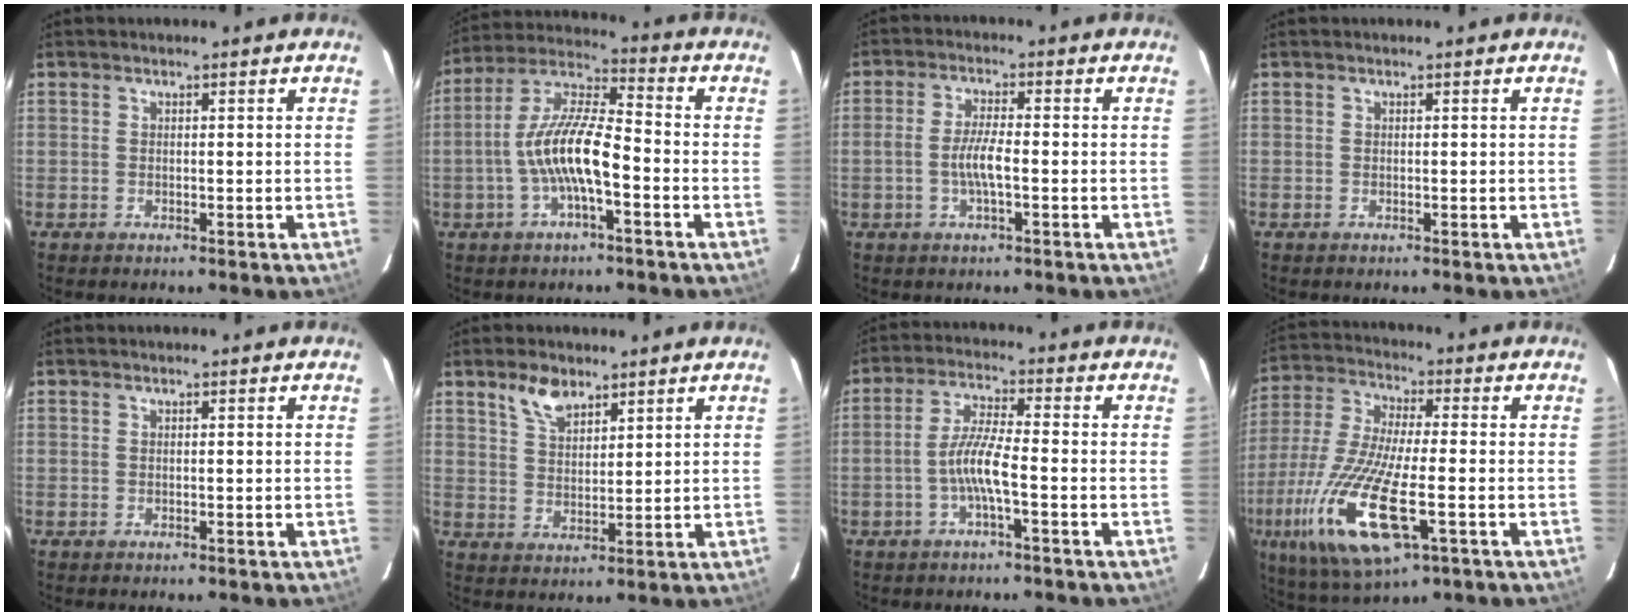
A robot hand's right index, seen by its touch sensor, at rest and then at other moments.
{"total": 11.7, "force": [-3.3, 2.7, 10.9], "torque": [-0.224, 0.011, -0.066]}
{"total": 5.0, "force": [-1.3, 0.9, 4.8], "torque": [-0.096, 0.002, -0.025]}
{"total": 0.0}
{"total": 0.0}
{"total": 5.8, "force": [4.1, 2.7, 3.0], "torque": [-0.050, 0.004, 0.079]}
{"total": 6.1, "force": [-2.1, 0.2, 5.7], "torque": [-0.122, 0.006, -0.042]}
{"total": 20.8, "force": [-7.3, 6.2, 18.5], "torque": [-0.394, -0.046, -0.137]}